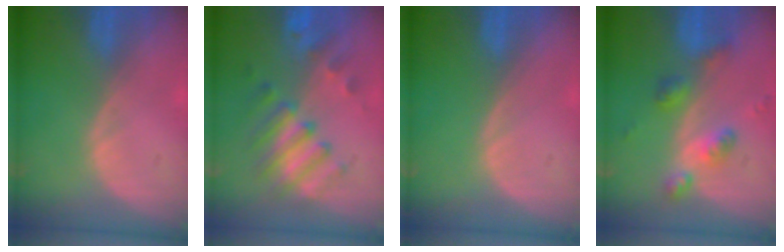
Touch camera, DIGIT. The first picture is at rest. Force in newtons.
{"total": 7.6, "press": 7.5, "slide": 1.4}
{"total": 0.0}
{"total": 6.3, "press": 5.5, "slide": 3.0}